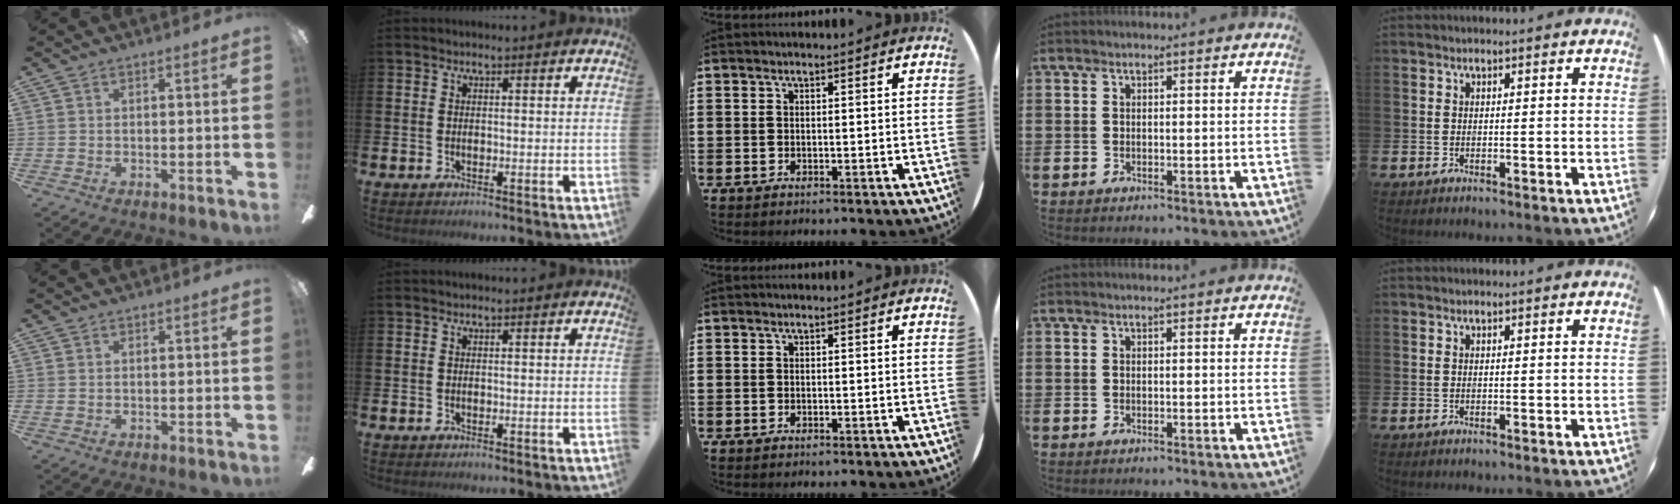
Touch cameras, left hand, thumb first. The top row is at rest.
{}